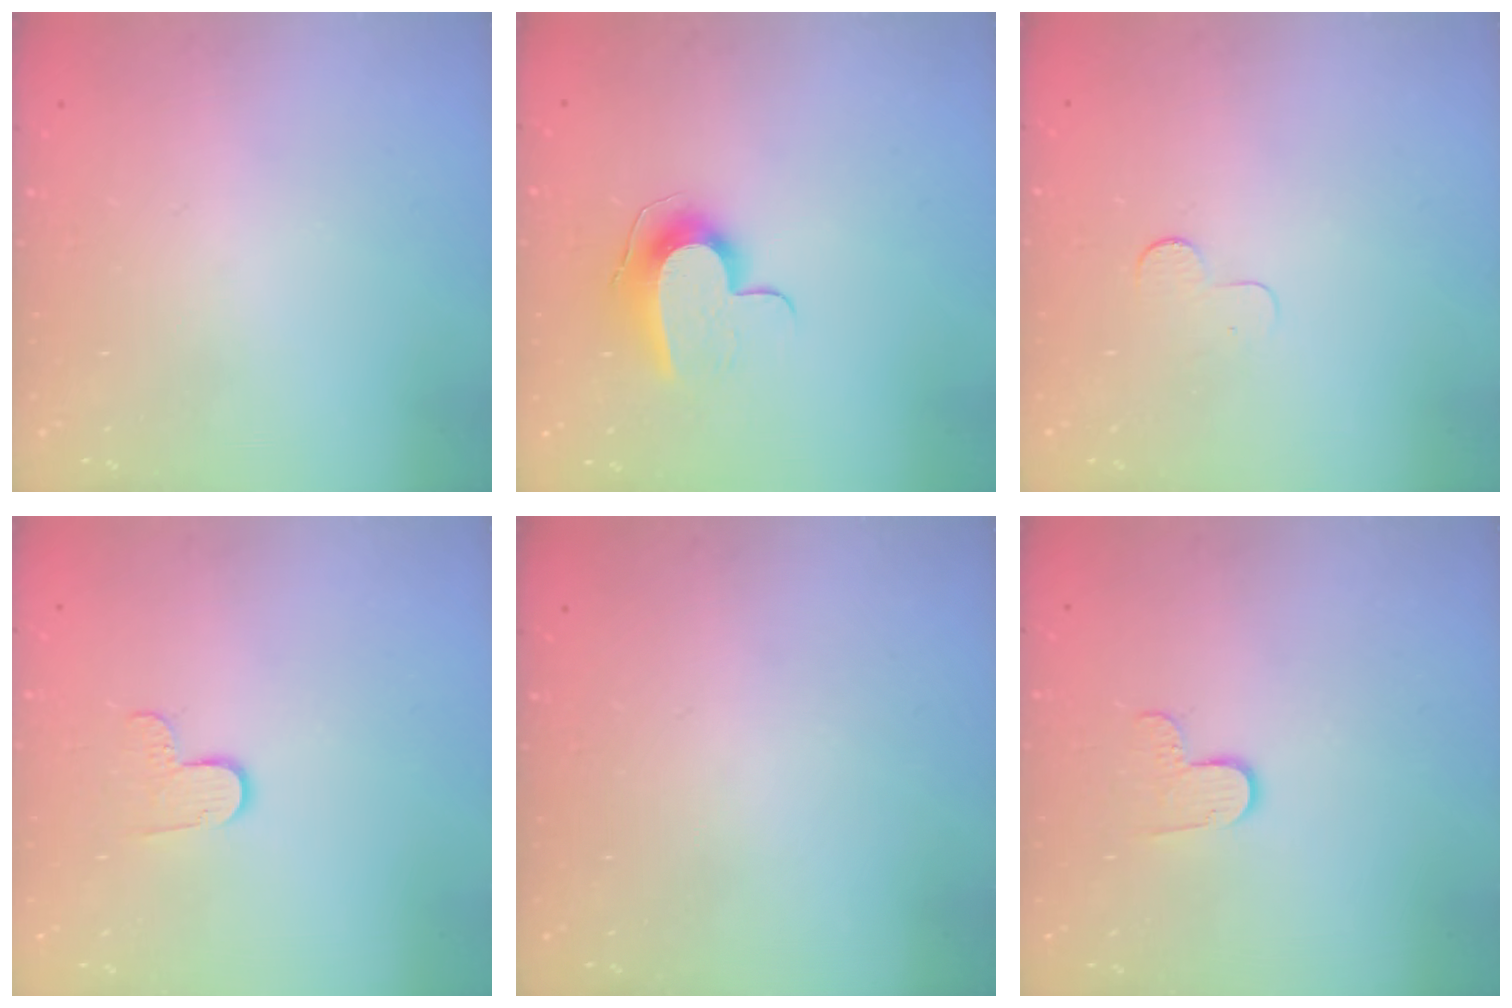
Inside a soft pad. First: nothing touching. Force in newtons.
{"total": 10.1, "press": 10.1, "slide": 0.5}
{"total": 2.9, "press": 2.9, "slide": 0.3}
{"total": 6.0, "press": 6.0, "slide": 0.4}
{"total": 0.0}
{"total": 6.0, "press": 6.0, "slide": 0.4}